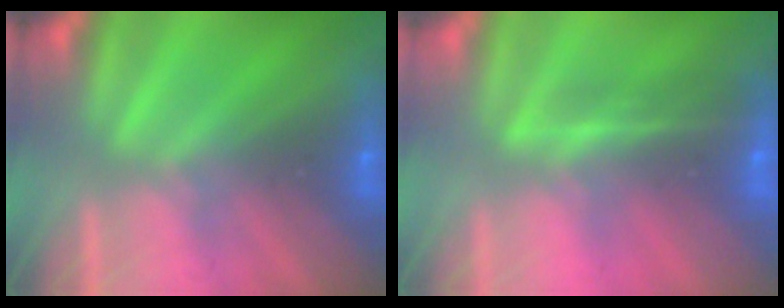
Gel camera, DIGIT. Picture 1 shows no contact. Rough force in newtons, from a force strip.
{"total": 1.7}